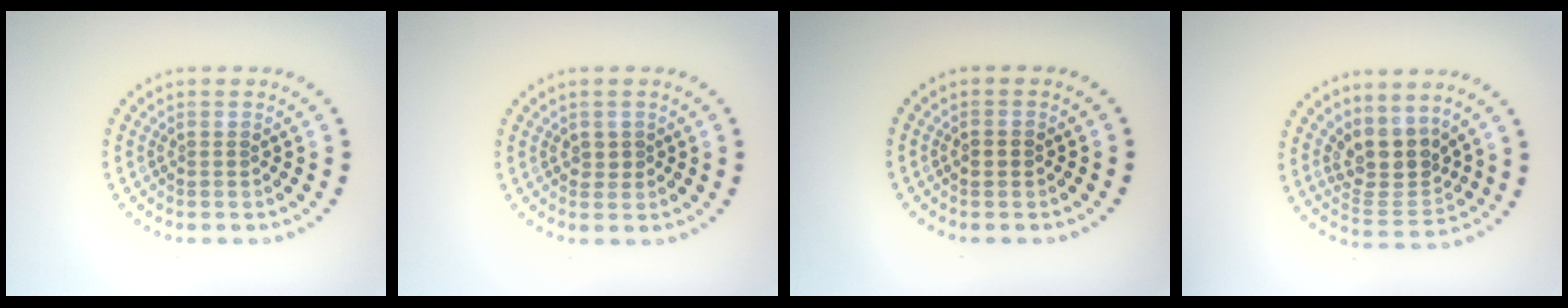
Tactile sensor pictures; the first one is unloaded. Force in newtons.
{"total": 0.7, "press": 0.7, "slide": 0.2}
{"total": 1.2, "press": 1.2, "slide": 0.2}
{"total": 4.0, "press": 3.5, "slide": 2.1}